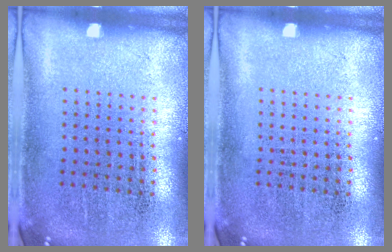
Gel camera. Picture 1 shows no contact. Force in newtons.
{"total": 0.0}